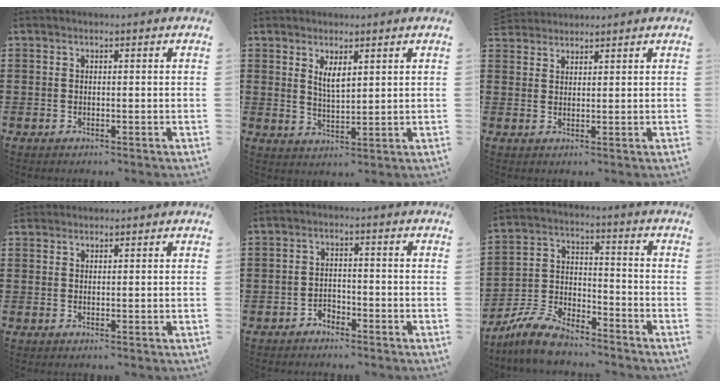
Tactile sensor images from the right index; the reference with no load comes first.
{"total": 3.1, "force": [1.6, 1.1, 2.4], "torque": [-0.050, 0.002, 0.028]}
{"total": 2.0, "force": [1.9, 0.3, -0.5], "torque": [0.004, 0.003, 0.038]}
{"total": 1.2, "force": [1.2, 0.2, -0.3], "torque": [0.003, 0.002, 0.023]}
{"total": 2.0, "force": [-1.9, 0.8, 0.1], "torque": [-0.010, 0.003, -0.040]}
{"total": 7.8, "force": [-7.0, 2.0, 2.8], "torque": [-0.066, 0.016, -0.137]}